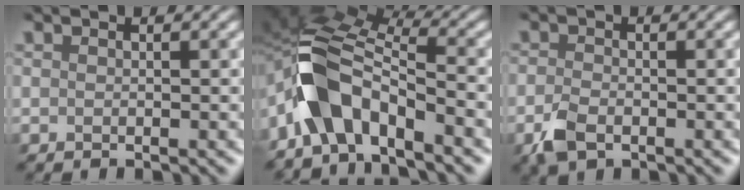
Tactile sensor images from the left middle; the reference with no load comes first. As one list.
[{"total": 6.7, "force": [-3.9, 3.0, 4.6], "torque": [-0.091, 0.004, -0.085]}, {"total": 2.2, "force": [-1.3, 1.2, 1.2], "torque": [-0.038, -0.006, -0.034]}]